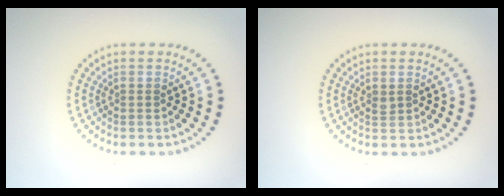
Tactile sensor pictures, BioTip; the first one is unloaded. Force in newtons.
{"total": 0.6, "press": 0.5, "slide": 0.3}